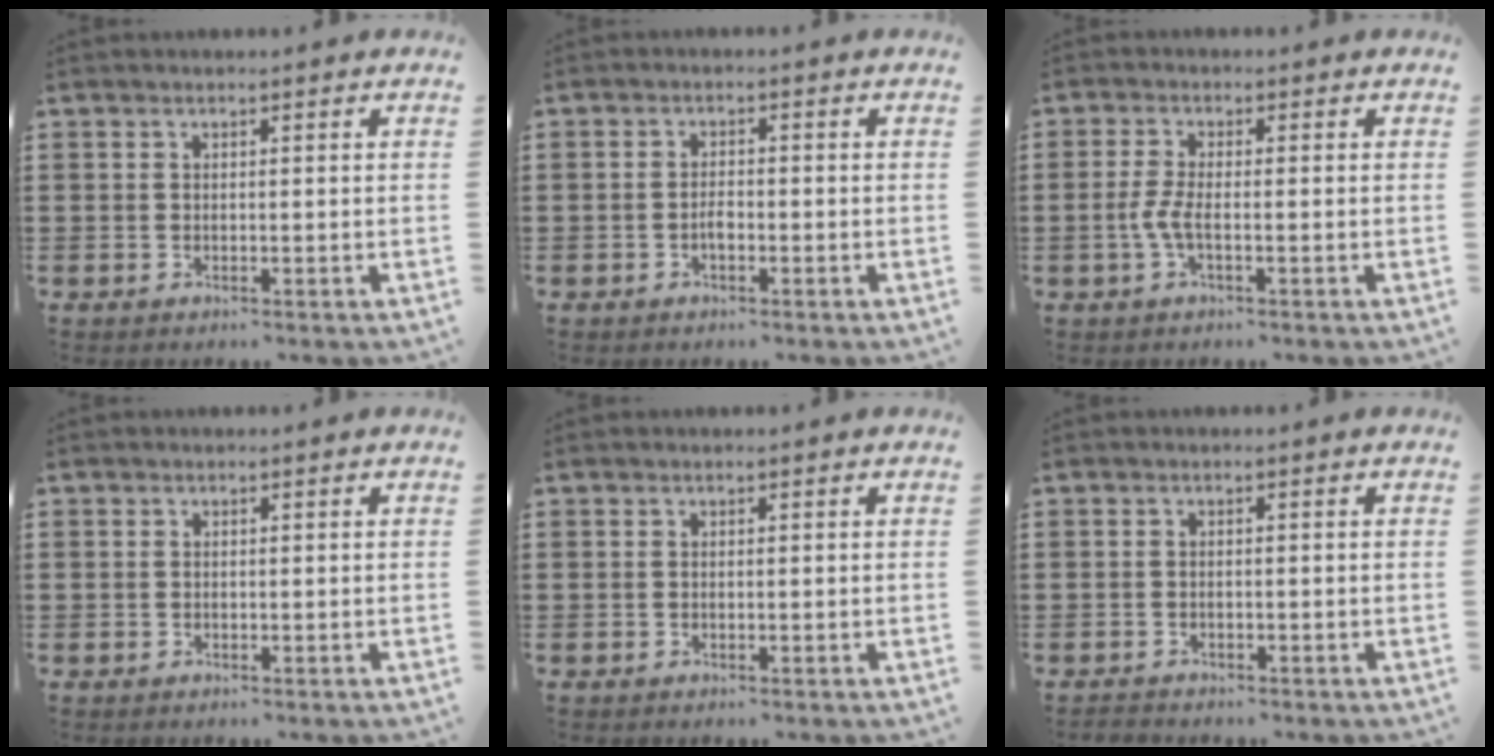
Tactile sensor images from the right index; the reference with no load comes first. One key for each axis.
{"total": 1.8, "fx": -0.8, "fy": 0.9, "fz": 1.4, "tx": -0.028, "ty": 0.001, "tz": -0.015}
{"total": 3.4, "fx": -1.1, "fy": 0.8, "fz": 3.1, "tx": -0.075, "ty": -0.005, "tz": -0.026}
{"total": 0.6, "fx": -0.1, "fy": 0.6, "fz": 0.1, "tx": -0.002, "ty": 0.005, "tz": -0.003}
{"total": 0.0}
{"total": 1.0, "fx": -1.0, "fy": 0.3, "fz": 0.0, "tx": -0.003, "ty": 0.002, "tz": -0.021}